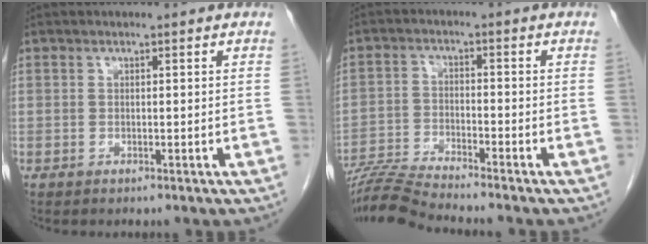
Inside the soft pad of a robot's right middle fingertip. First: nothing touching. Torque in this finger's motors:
{"motor_torque": [-0.18, -0.18, -0.03, 0.05]}